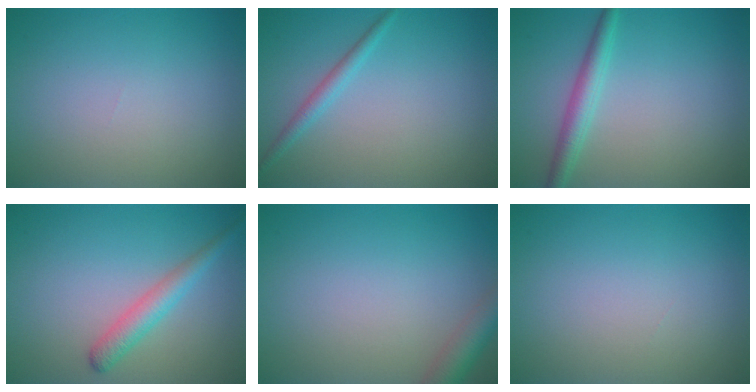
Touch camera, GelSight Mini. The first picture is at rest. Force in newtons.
{"total": 1.5, "press": 1.5, "slide": 0.1}
{"total": 2.5, "press": 2.5, "slide": 0.1}
{"total": 2.7, "press": 2.7, "slide": 0.1}
{"total": 2.9, "press": 2.9, "slide": 0.2}
{"total": 0.0}